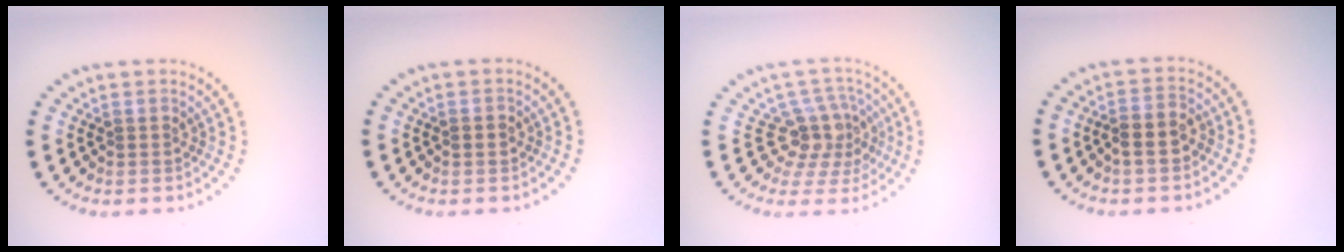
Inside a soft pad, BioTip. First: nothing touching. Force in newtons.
{"total": 1.2, "press": 1.2, "slide": 0.1}
{"total": 4.1, "press": 2.9, "slide": 2.9}
{"total": 2.1, "press": 2.0, "slide": 0.7}